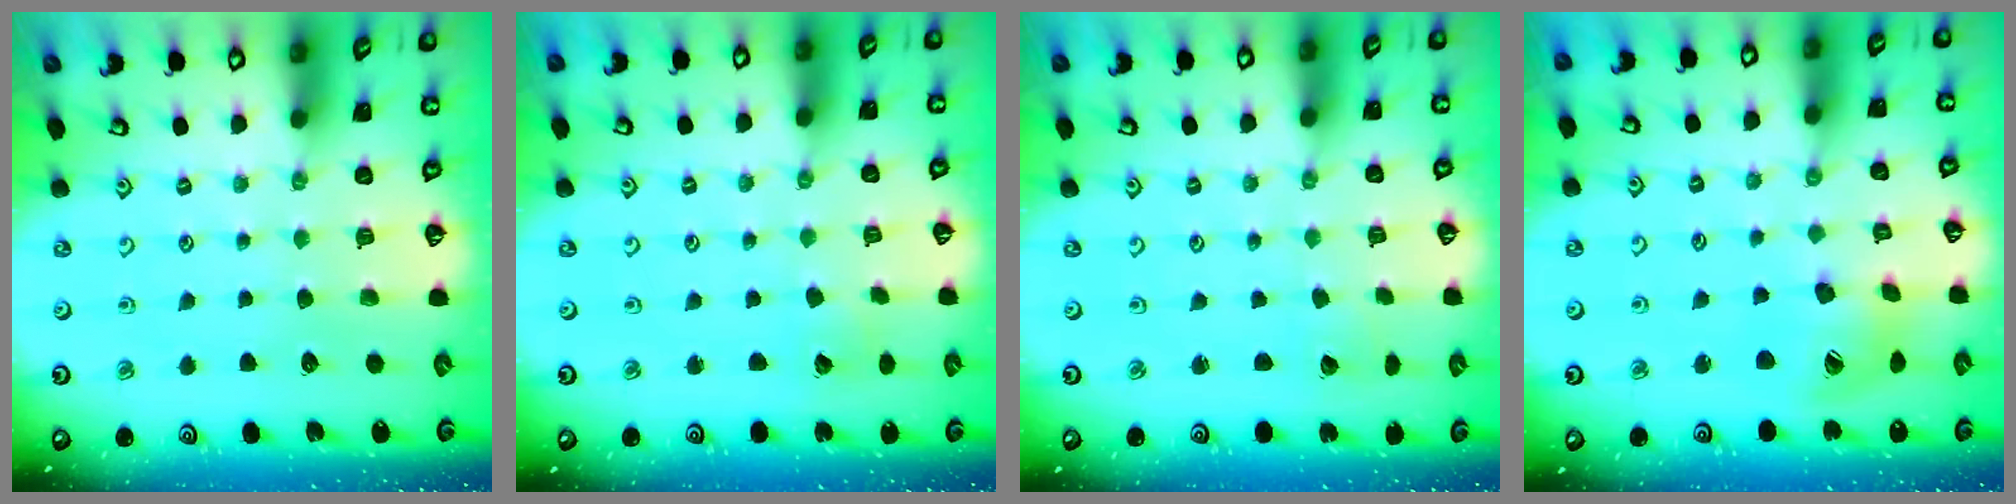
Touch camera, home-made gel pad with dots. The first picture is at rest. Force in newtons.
{"total": 3.4, "press": 3.4, "slide": 0.4}
{"total": 1.2, "press": 1.2, "slide": 0.1}
{"total": 12.6, "press": 12.5, "slide": 1.9}